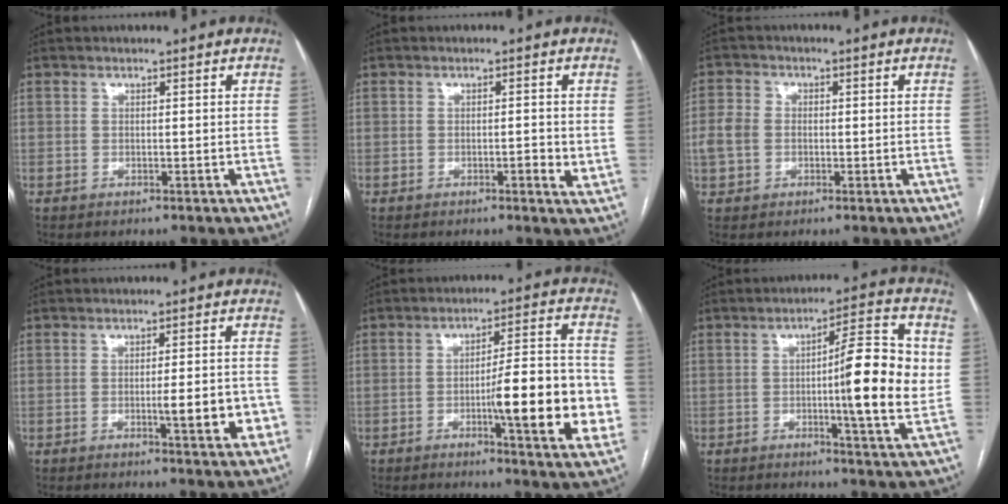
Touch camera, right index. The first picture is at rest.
{"total": 2.6, "force": [-0.2, 0.6, 2.6], "torque": [-0.036, -0.002, -0.005]}
{"total": 4.5, "force": [-0.4, 3.7, 2.5], "torque": [-0.069, 0.014, -0.009]}
{"total": 7.2, "force": [-1.9, 1.0, 6.9], "torque": [-0.088, -0.002, -0.023]}
{"total": 15.8, "force": [-3.1, 1.9, 15.3], "torque": [-0.209, 0.001, -0.042]}
{"total": 13.8, "force": [0.4, 1.0, 13.7], "torque": [-0.190, 0.005, -0.001]}